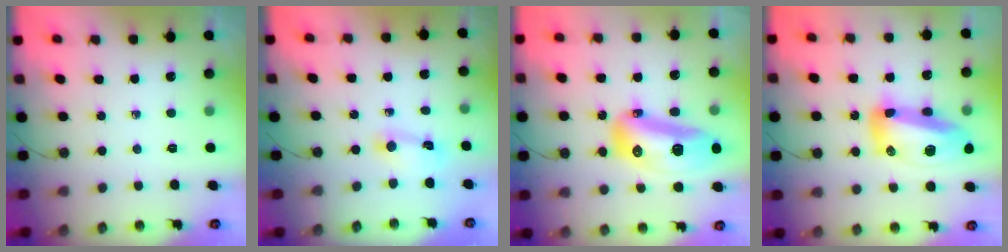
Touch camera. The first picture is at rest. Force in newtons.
{"total": 2.7, "press": 2.7, "slide": 0.3}
{"total": 19.0, "press": 18.8, "slide": 2.6}
{"total": 18.1, "press": 18.0, "slide": 2.0}